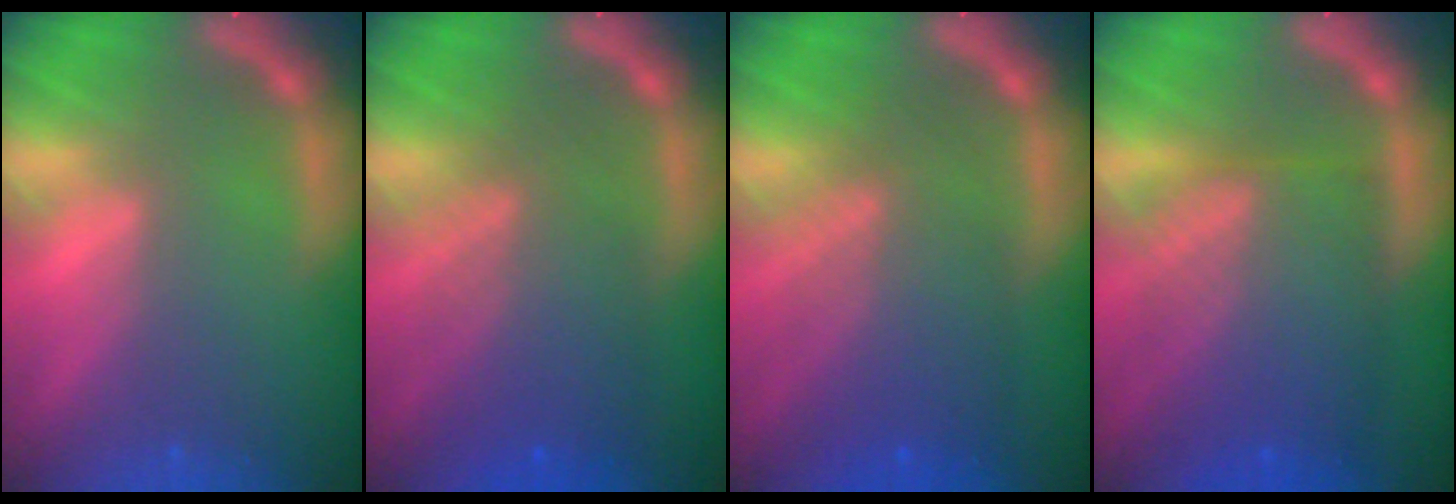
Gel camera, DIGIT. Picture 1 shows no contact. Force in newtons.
{"total": 7.1}
{"total": 7.5}
{"total": 9.5}